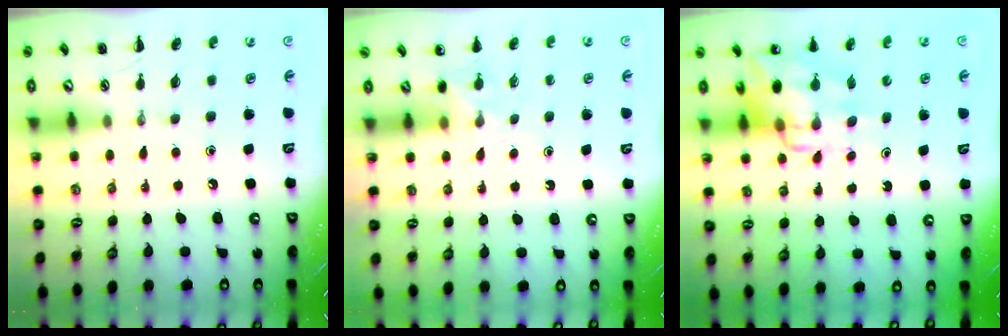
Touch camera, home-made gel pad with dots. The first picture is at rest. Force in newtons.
{"total": 4.1, "press": 3.8, "slide": 1.7}
{"total": 11.0, "press": 10.5, "slide": 3.4}